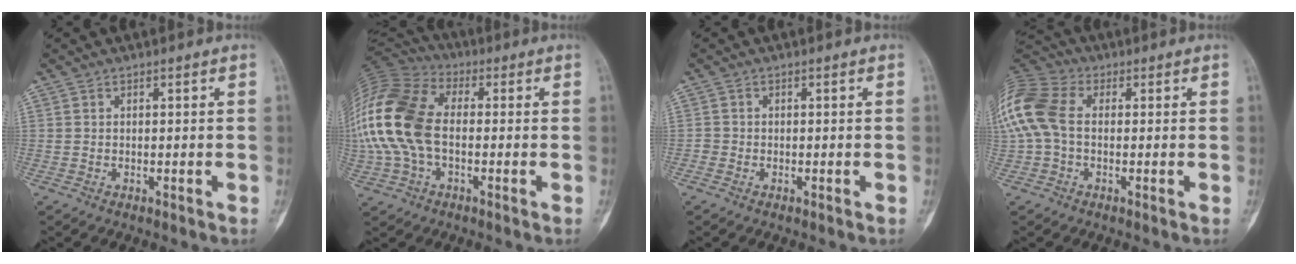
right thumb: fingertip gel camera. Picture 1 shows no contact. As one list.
[{"total": 20.5, "force": [-0.8, 13.1, 15.8], "torque": [-0.367, 0.023, -0.017]}, {"total": 0.8, "force": [-0.3, 0.8, 0.1], "torque": [0.001, 0.004, -0.007]}, {"total": 15.5, "force": [1.2, 10.6, 11.2], "torque": [-0.279, 0.030, 0.017]}]